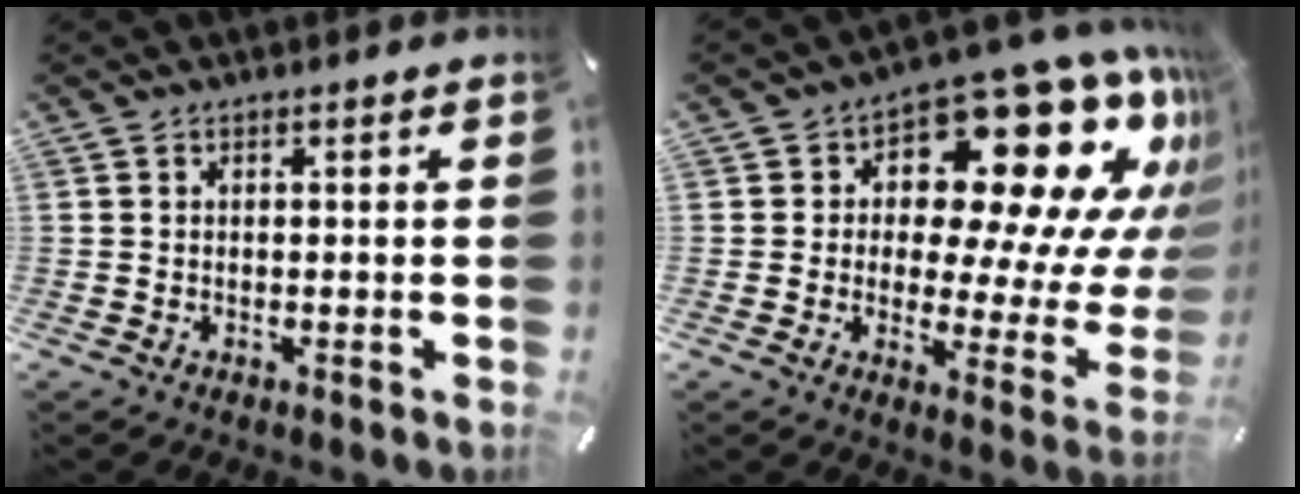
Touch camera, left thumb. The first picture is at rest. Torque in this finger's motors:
{"motor_torque": [2.52, 2.48, 1.54, -1.23, 0.20]}